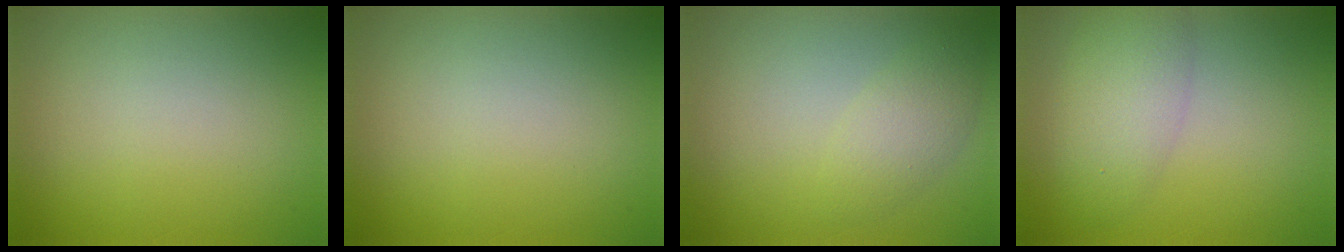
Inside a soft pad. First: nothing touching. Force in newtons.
{"total": 0.0}
{"total": 2.4, "press": 2.4, "slide": 0.2}
{"total": 4.0, "press": 4.0, "slide": 0.2}